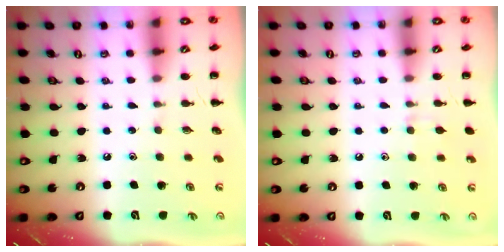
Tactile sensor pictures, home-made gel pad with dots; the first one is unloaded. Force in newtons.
{"total": 6.2, "press": 5.8, "slide": 2.2}